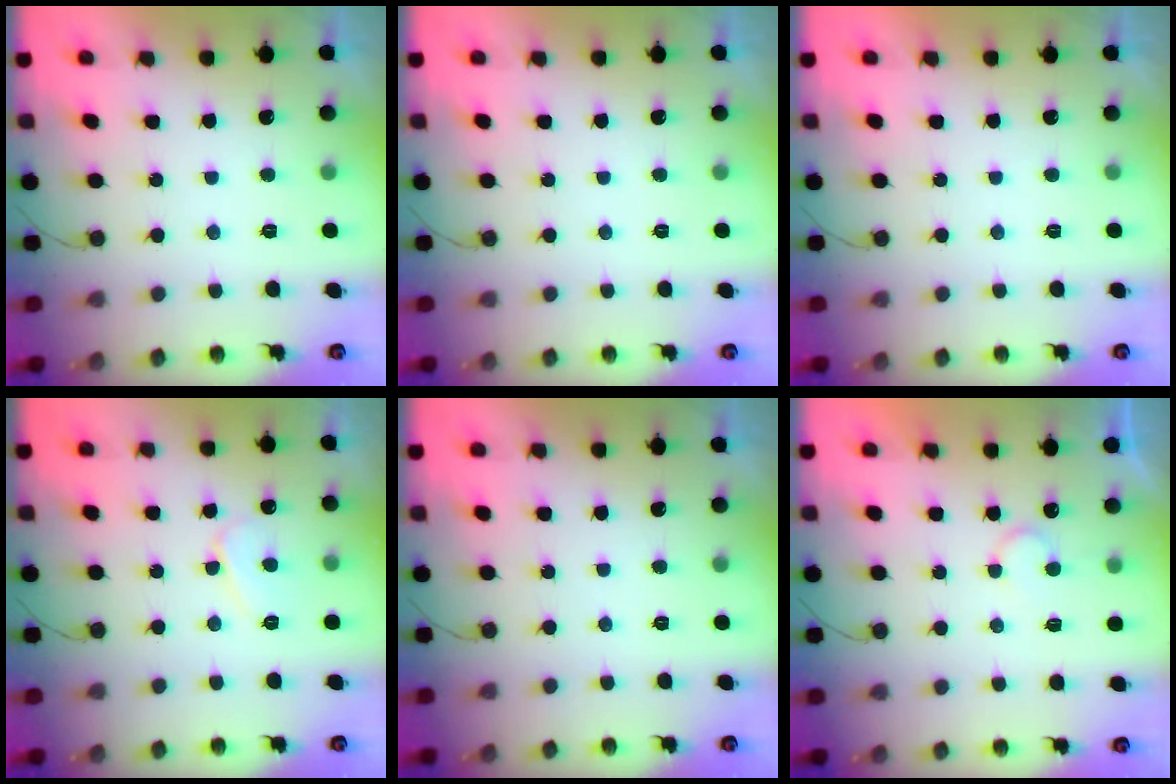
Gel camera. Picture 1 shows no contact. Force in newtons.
{"total": 0.0}
{"total": 1.8, "press": 1.8, "slide": 0.1}
{"total": 5.8, "press": 5.8, "slide": 0.5}
{"total": 0.0}
{"total": 5.1, "press": 5.1, "slide": 0.4}